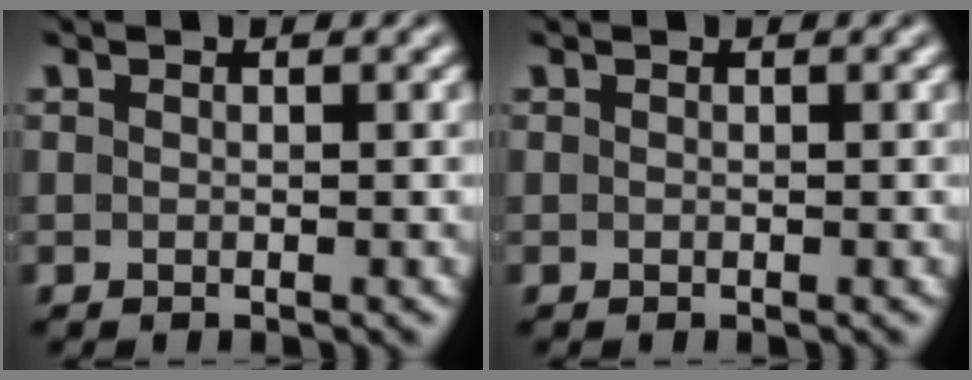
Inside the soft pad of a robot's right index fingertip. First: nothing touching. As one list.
[{"total": 0.0}]